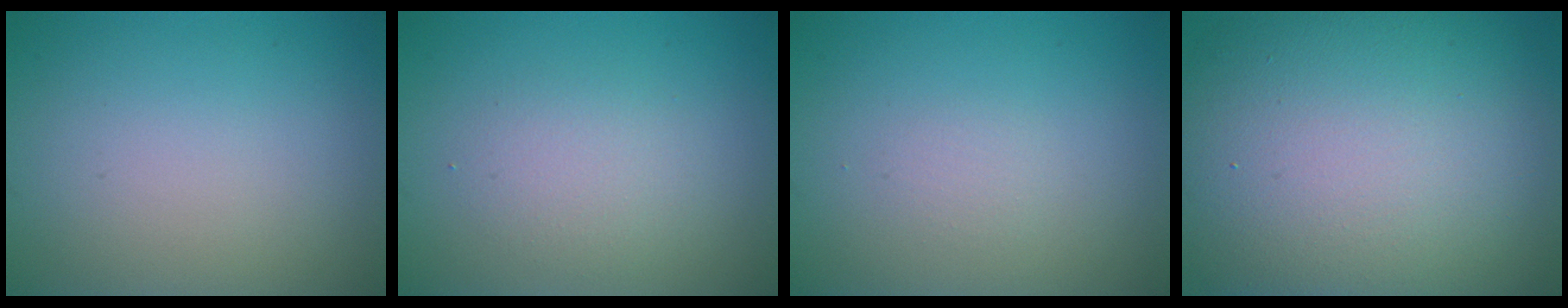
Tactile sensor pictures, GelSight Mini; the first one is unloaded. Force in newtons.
{"total": 2.1, "press": 2.1, "slide": 0.2}
{"total": 0.8, "press": 0.8, "slide": 0.0}
{"total": 17.5, "press": 17.5, "slide": 0.8}